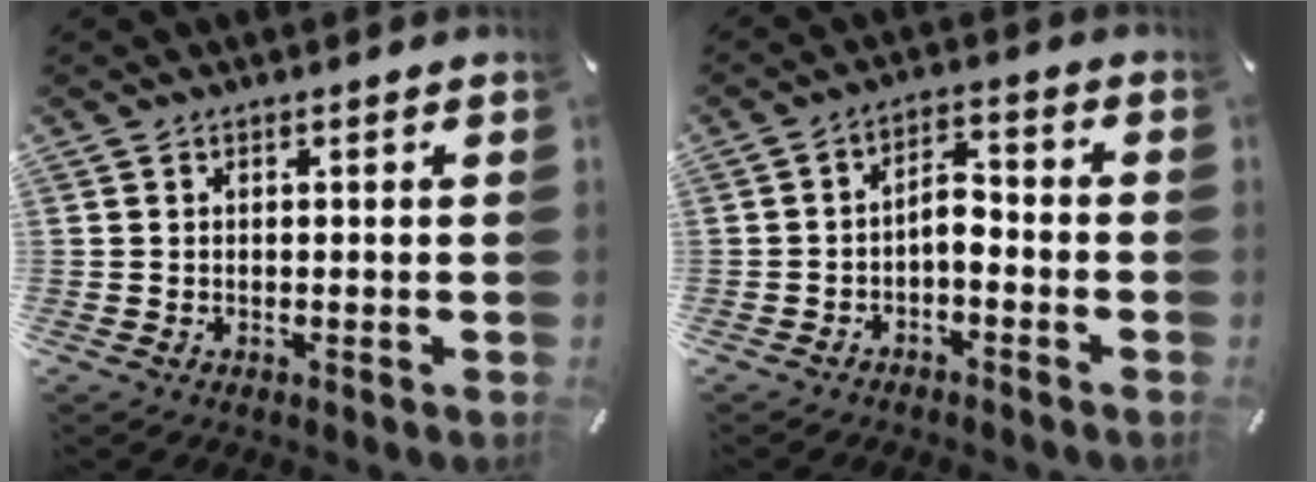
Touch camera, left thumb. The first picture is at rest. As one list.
[{"total": 5.2, "force": [-2.3, 2.8, 3.7], "torque": [-0.064, 0.020, -0.044]}]